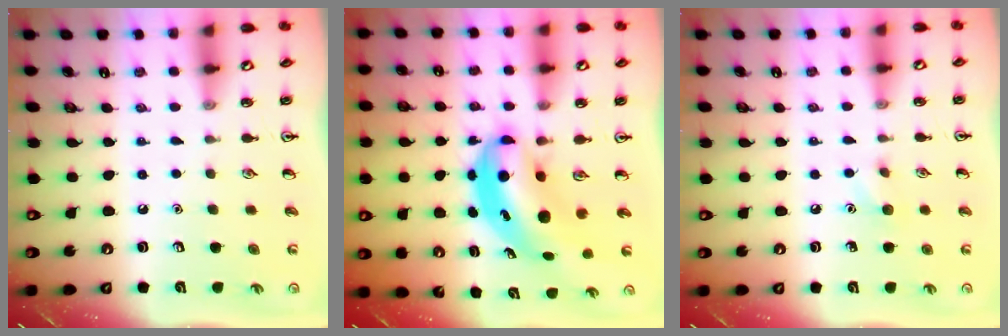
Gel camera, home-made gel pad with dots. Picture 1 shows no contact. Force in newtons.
{"total": 7.7, "press": 7.5, "slide": 2.0}
{"total": 6.3, "press": 6.0, "slide": 1.9}